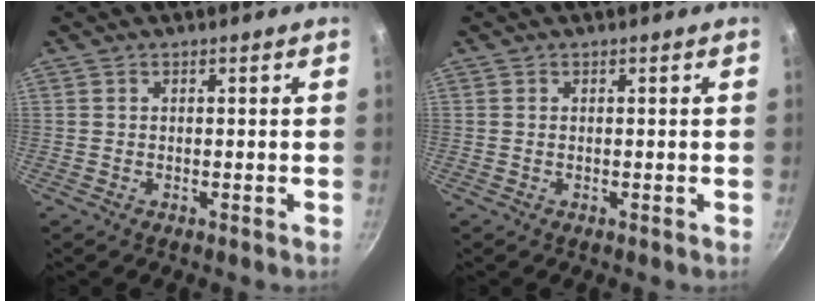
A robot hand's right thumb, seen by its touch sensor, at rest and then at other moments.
{"total": 0.0}